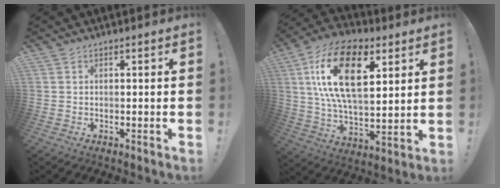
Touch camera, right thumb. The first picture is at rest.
{"total": 22.5, "force": [8.2, 11.8, 17.3], "torque": [-0.320, -0.028, 0.137]}